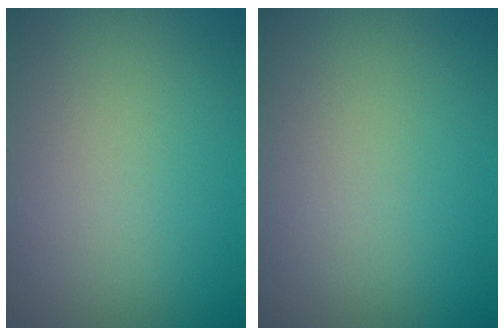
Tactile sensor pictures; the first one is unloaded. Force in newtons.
{"total": 0.0}